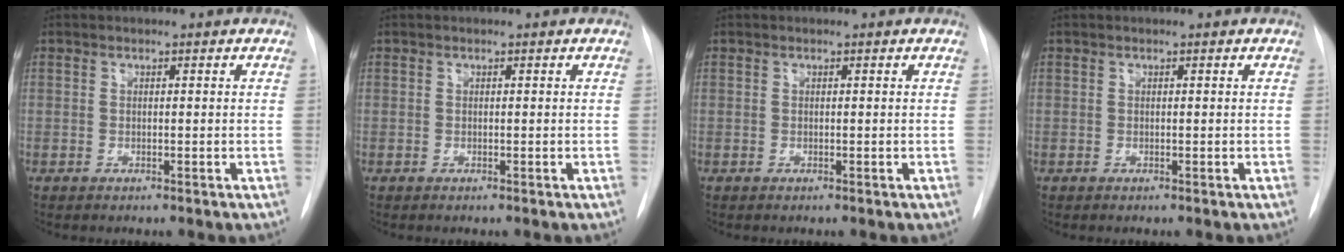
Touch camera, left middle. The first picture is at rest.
{"total": 0.0}
{"total": 0.0}
{"total": 0.0}